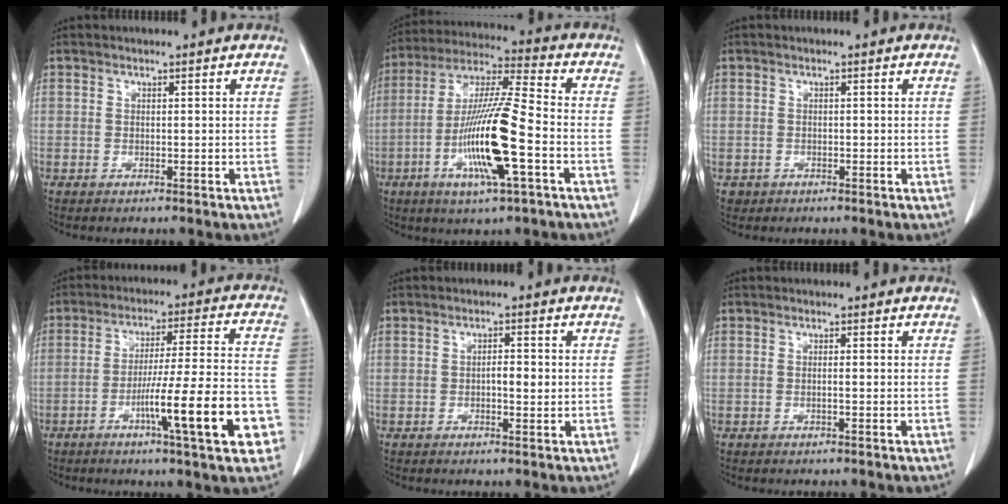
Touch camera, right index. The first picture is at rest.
{"total": 15.7, "force": [-4.6, 0.8, 15.0], "torque": [-0.297, -0.010, -0.088]}
{"total": 0.9, "force": [-0.4, 0.9, 0.0], "torque": [-0.001, 0.005, -0.005]}
{"total": 15.9, "force": [-6.2, 0.5, 14.6], "torque": [-0.207, 0.007, -0.089]}
{"total": 2.4, "force": [-0.1, 0.7, 2.3], "torque": [-0.038, 0.003, -0.001]}
{"total": 0.6, "force": [-0.2, -0.2, 0.5], "torque": [-0.009, 0.000, -0.003]}